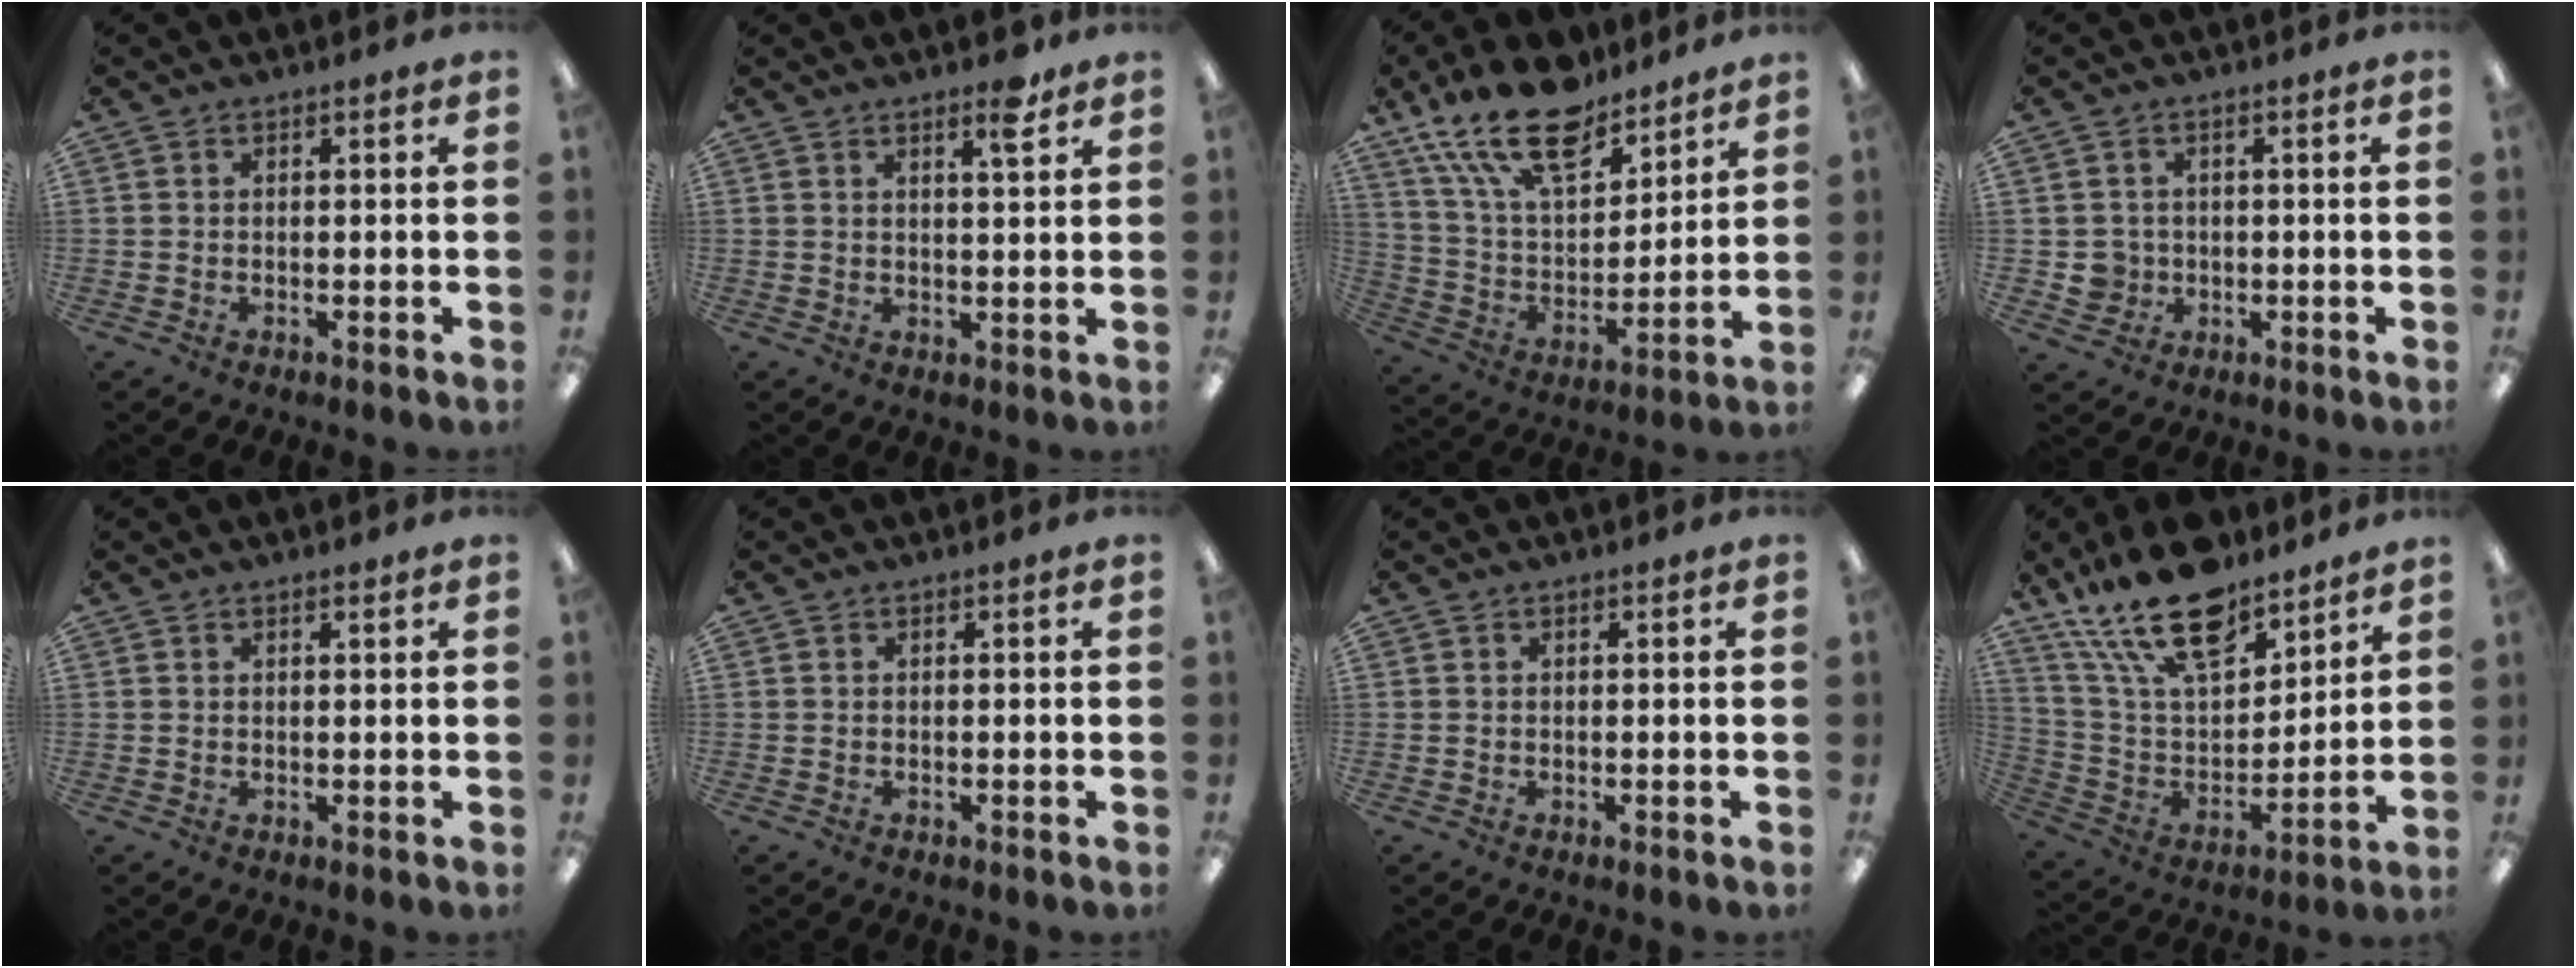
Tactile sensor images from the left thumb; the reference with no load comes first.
{"total": 5.0, "force": [3.5, 1.0, 3.5], "torque": [-0.045, -0.016, 0.054]}
{"total": 20.3, "force": [14.7, 9.0, 10.8], "torque": [-0.208, -0.080, 0.261]}
{"total": 4.0, "force": [0.0, 4.0, 0.5], "torque": [-0.009, 0.007, 0.002]}
{"total": 0.9, "force": [0.8, 0.2, 0.4], "torque": [-0.009, 0.000, 0.014]}
{"total": 0.0}
{"total": 0.0}
{"total": 21.5, "force": [15.6, 9.4, 11.6], "torque": [-0.224, -0.087, 0.277]}